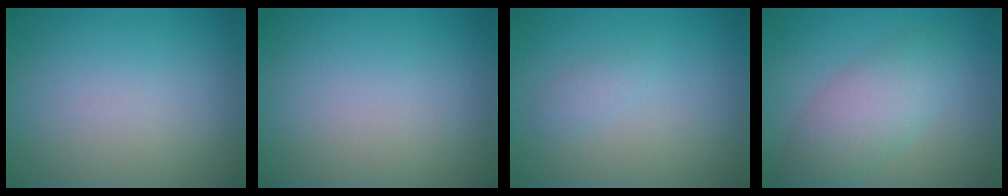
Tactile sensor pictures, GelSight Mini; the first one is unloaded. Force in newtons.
{"total": 0.0}
{"total": 1.1, "press": 1.1, "slide": 0.0}
{"total": 6.1, "press": 6.1, "slide": 0.1}